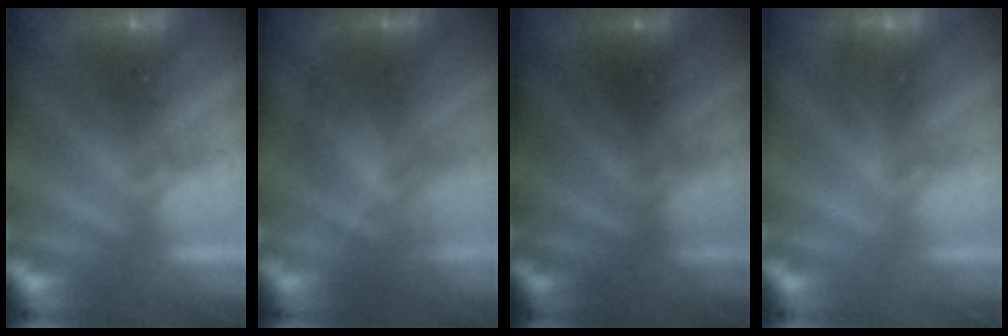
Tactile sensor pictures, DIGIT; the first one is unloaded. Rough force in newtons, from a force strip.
{"total": 2.8}
{"total": 2.0}
{"total": 3.2}